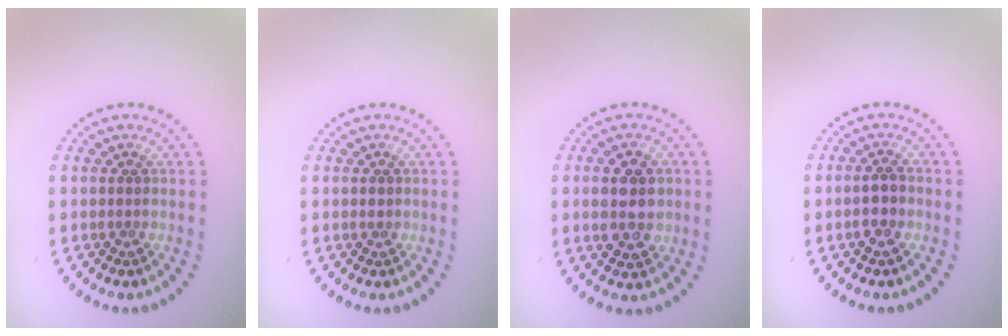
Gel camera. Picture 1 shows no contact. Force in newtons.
{"total": 0.8, "press": 0.8, "slide": 0.1}
{"total": 4.3, "press": 4.3, "slide": 0.4}
{"total": 2.1, "press": 2.1, "slide": 0.6}